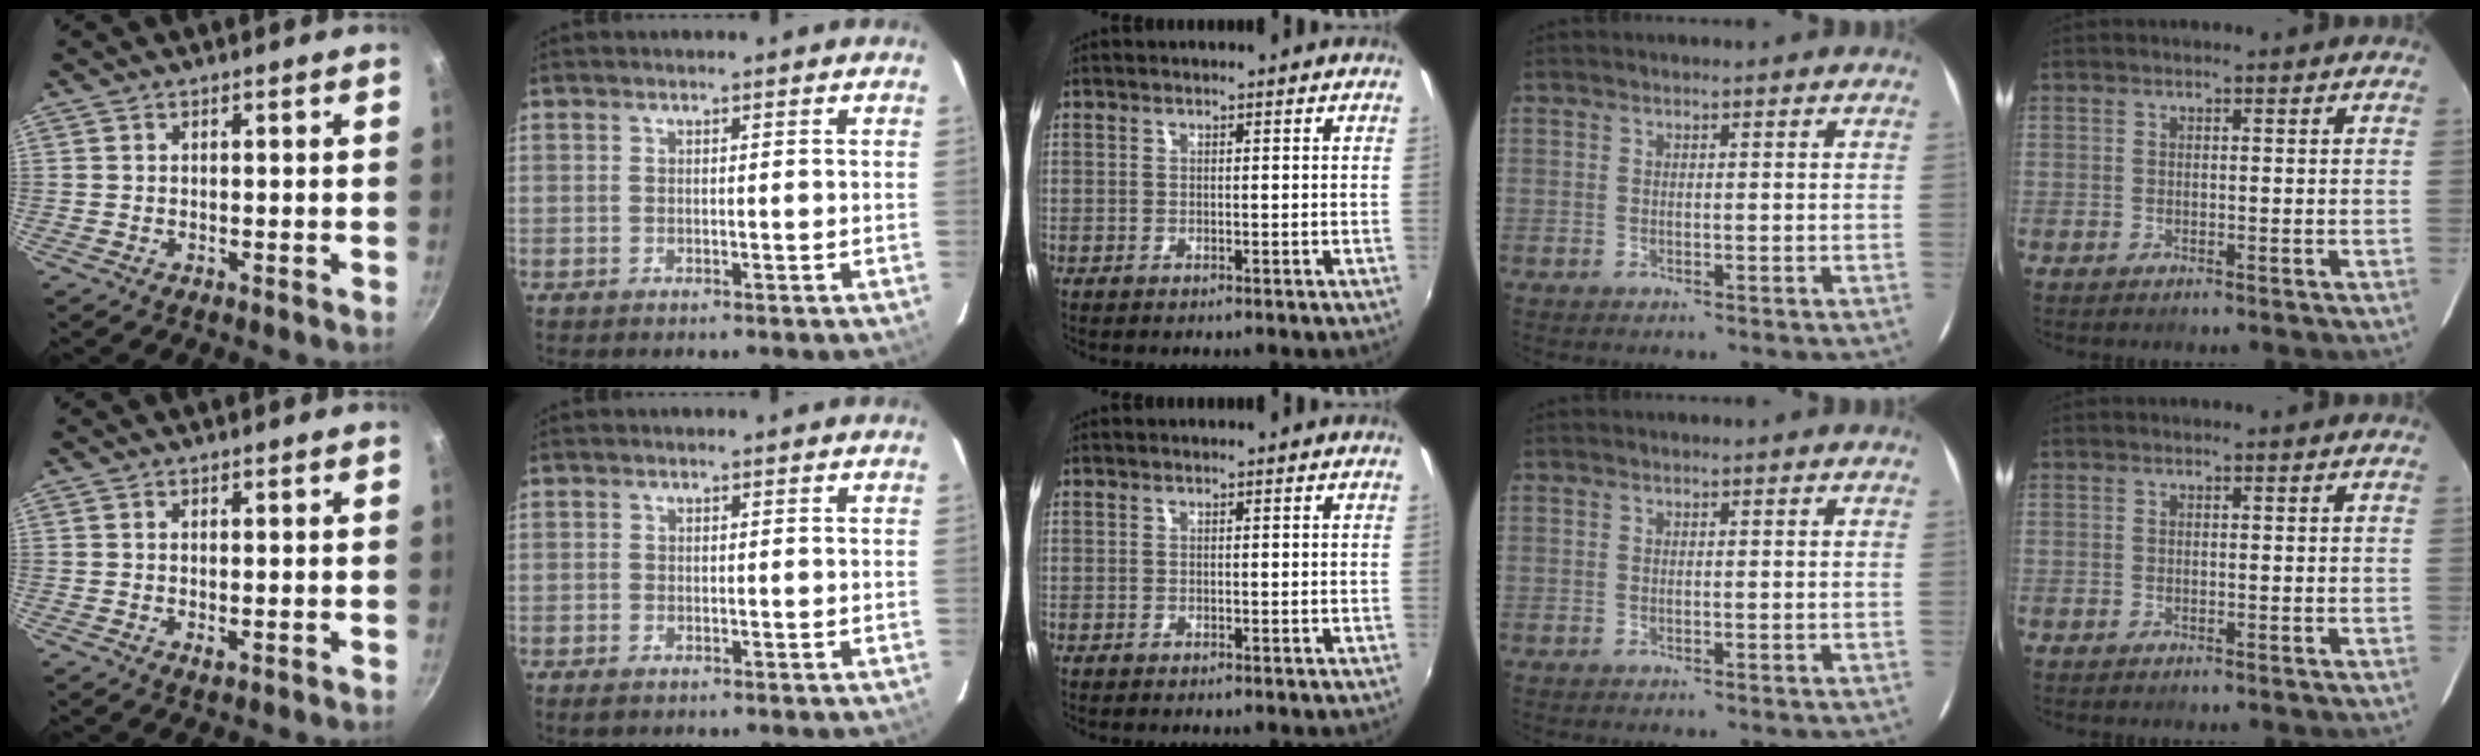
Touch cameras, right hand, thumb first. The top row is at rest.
{"thumb": {"total": 1.2, "force": [-0.1, 0.5, 1.0], "torque": [-0.020, -0.002, 0.000]}, "index": {"total": 1.5, "force": [-1.0, 0.9, 0.7], "torque": [-0.012, -0.004, -0.019]}}